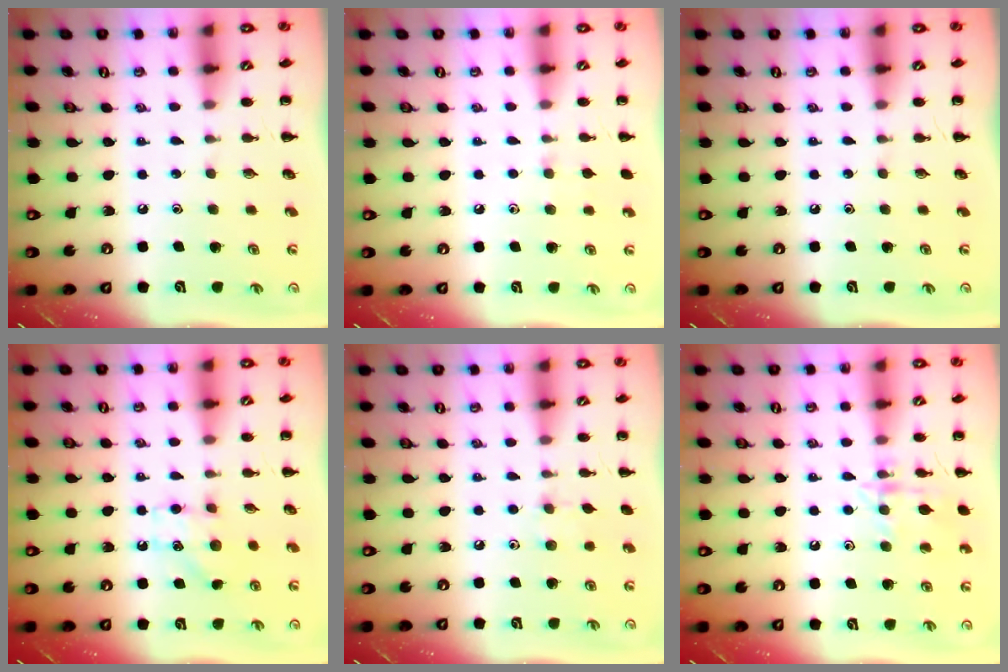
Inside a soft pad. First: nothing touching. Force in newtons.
{"total": 4.4, "press": 4.0, "slide": 1.8}
{"total": 0.0}
{"total": 6.8, "press": 6.8, "slide": 1.0}
{"total": 4.9, "press": 4.5, "slide": 1.9}
{"total": 12.2, "press": 12.2, "slide": 0.7}